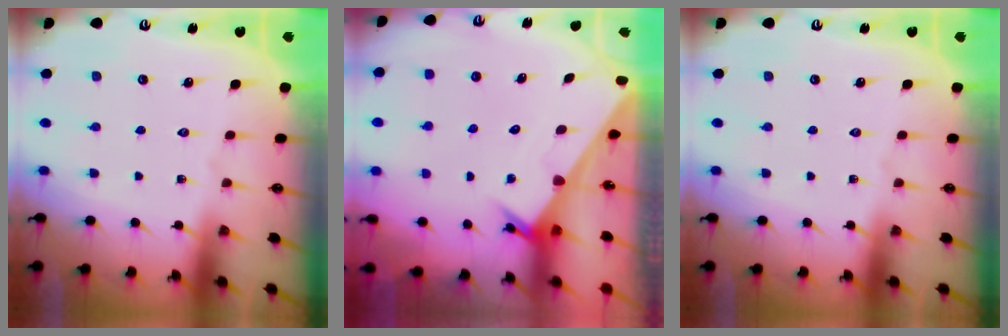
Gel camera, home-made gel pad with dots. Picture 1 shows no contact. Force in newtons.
{"total": 2.5, "press": 2.5, "slide": 0.1}
{"total": 0.0}